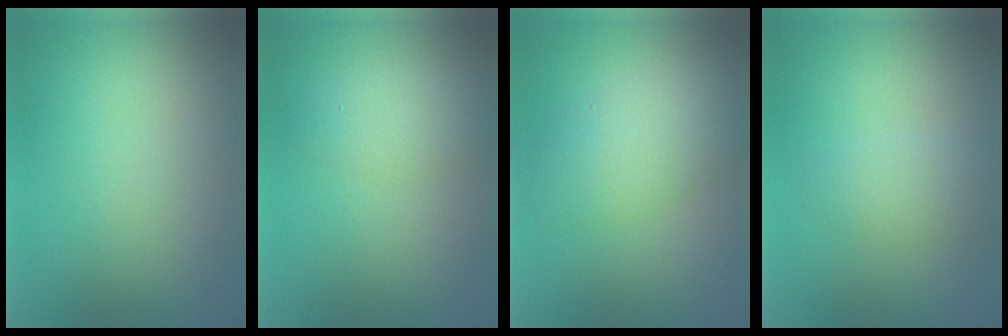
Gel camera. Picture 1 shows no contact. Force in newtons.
{"total": 2.6, "press": 2.6, "slide": 0.2}
{"total": 5.5, "press": 5.5, "slide": 0.1}
{"total": 2.4, "press": 2.4, "slide": 0.0}